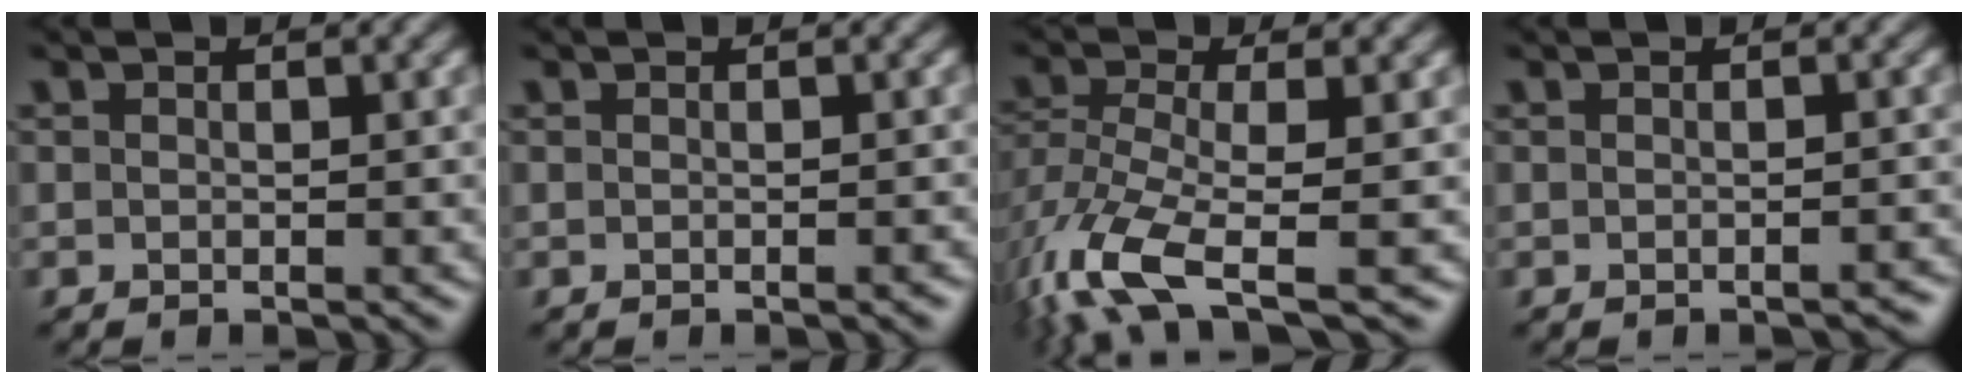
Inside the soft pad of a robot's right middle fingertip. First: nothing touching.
{"total": 0.9, "force": [-0.6, 0.2, 0.6], "torque": [-0.001, 0.000, -0.005]}
{"total": 8.5, "force": [-4.3, 3.2, 6.7], "torque": [-0.152, -0.008, -0.087]}
{"total": 1.8, "force": [-1.7, 0.3, 0.5], "torque": [0.003, 0.005, -0.016]}